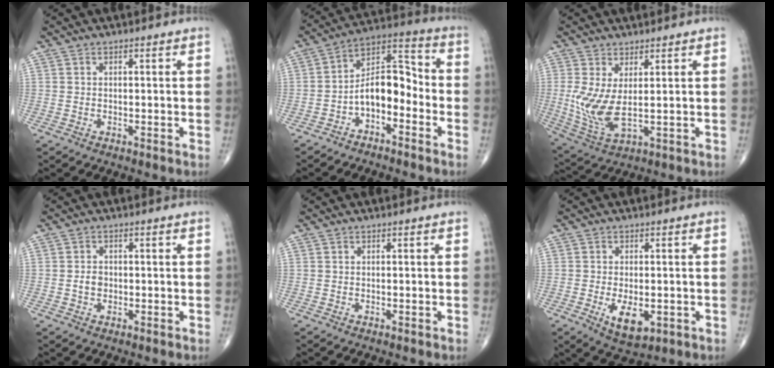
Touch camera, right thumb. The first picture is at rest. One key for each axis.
{"total": 10.4, "fx": -3.6, "fy": 5.9, "fz": 7.8, "tx": -0.107, "ty": 0.062, "tz": -0.072}
{"total": 8.5, "fx": 0.8, "fy": 3.4, "fz": 7.8, "tx": -0.180, "ty": -0.019, "tz": 0.027}
{"total": 2.2, "fx": -0.3, "fy": 1.7, "fz": 1.3, "tx": -0.018, "ty": 0.006, "tz": -0.007}
{"total": 0.0}
{"total": 6.8, "fx": -1.8, "fy": 3.5, "fz": 5.5, "tx": -0.083, "ty": -0.010, "tz": -0.020}